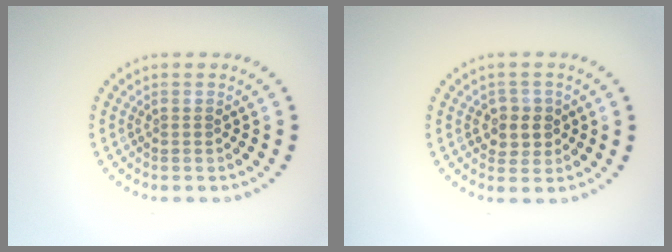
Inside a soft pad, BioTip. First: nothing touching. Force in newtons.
{"total": 2.4, "press": 2.3, "slide": 0.8}